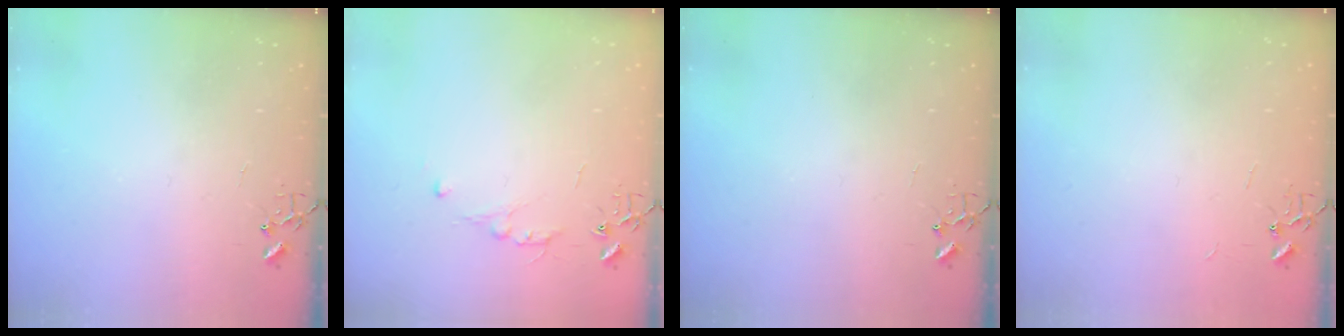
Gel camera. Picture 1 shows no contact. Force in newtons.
{"total": 4.8, "press": 4.8, "slide": 0.7}
{"total": 0.0}
{"total": 1.8, "press": 1.8, "slide": 0.2}